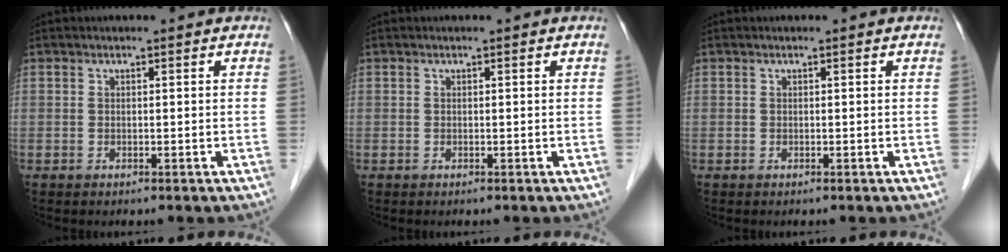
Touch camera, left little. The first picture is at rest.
{"total": 0.0}
{"total": 0.0}